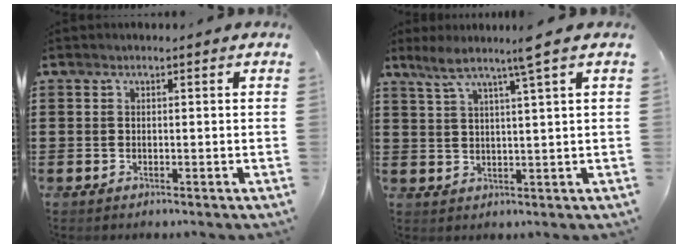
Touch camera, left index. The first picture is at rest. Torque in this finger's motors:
{"motor_torque": [1.20, -0.93, 0.21, 0.09]}